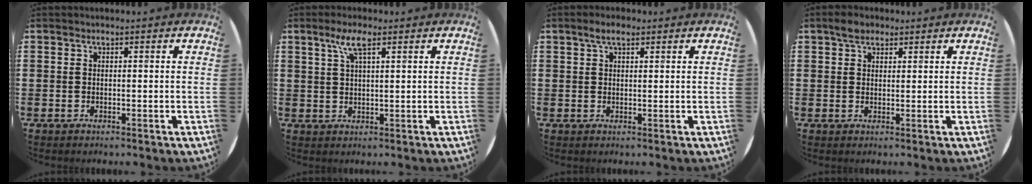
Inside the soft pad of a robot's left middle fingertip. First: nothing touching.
{"total": 4.2, "force": [2.5, 1.0, 3.3], "torque": [-0.071, 0.008, 0.041]}
{"total": 2.6, "force": [1.8, 1.0, 1.6], "torque": [-0.018, 0.001, 0.029]}
{"total": 2.5, "force": [2.0, 1.3, 0.9], "torque": [-0.004, 0.001, 0.034]}